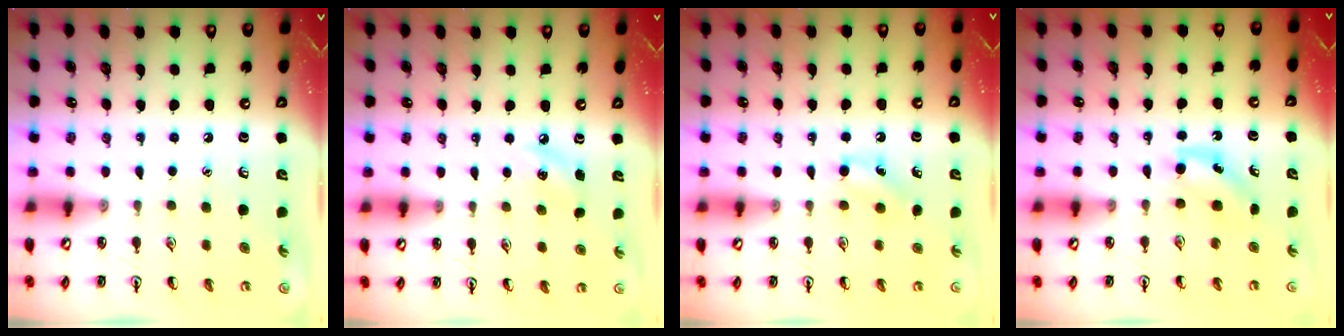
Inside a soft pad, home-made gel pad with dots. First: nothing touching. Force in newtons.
{"total": 5.4, "press": 5.1, "slide": 1.7}
{"total": 5.0, "press": 4.7, "slide": 1.7}
{"total": 4.4, "press": 4.1, "slide": 1.4}